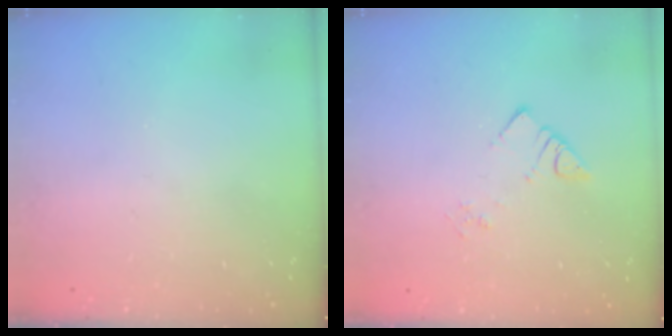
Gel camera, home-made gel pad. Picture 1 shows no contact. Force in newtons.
{"total": 3.3, "press": 3.3, "slide": 0.2}